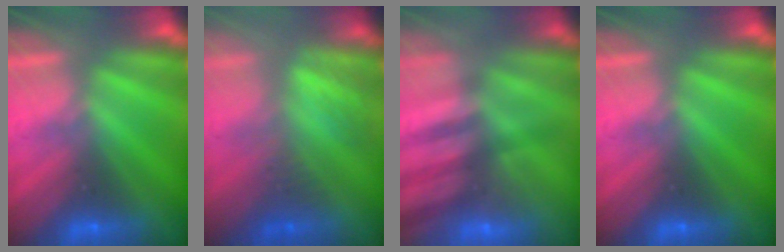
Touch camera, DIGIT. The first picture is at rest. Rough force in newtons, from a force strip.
{"total": 2.8}
{"total": 2.4}
{"total": 0.0}